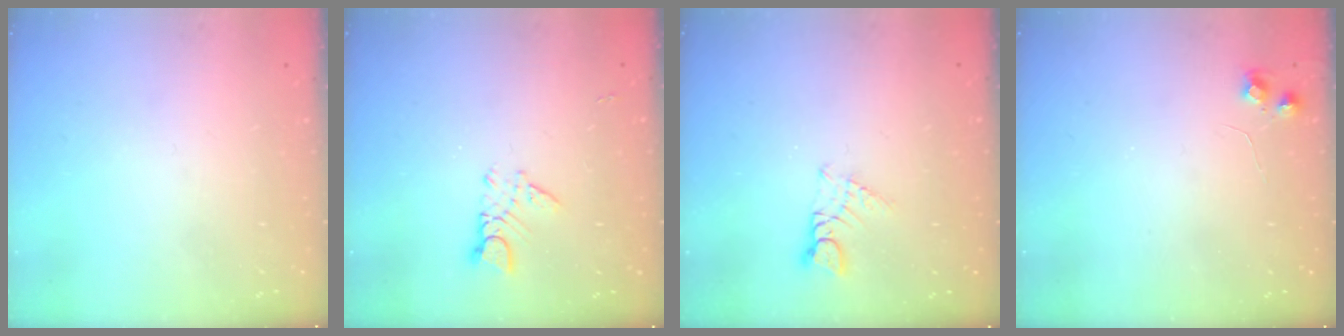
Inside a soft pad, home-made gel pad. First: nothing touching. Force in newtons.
{"total": 2.8, "press": 2.8, "slide": 0.3}
{"total": 1.1, "press": 1.1, "slide": 0.1}
{"total": 5.3, "press": 5.3, "slide": 0.7}